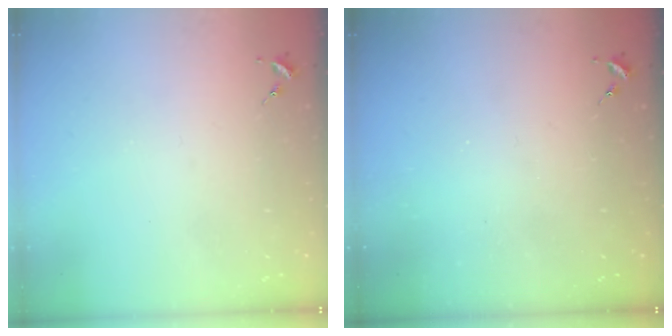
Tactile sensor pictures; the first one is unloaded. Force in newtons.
{"total": 0.0}